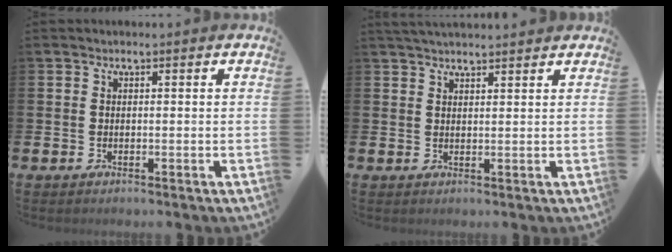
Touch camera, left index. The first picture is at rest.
{"total": 2.8, "force": [2.7, 0.3, 0.5], "torque": [-0.009, -0.009, 0.049]}